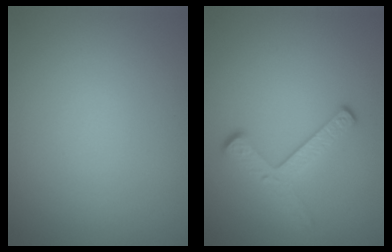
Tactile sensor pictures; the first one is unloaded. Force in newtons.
{"total": 3.3, "press": 2.3, "slide": 2.3}